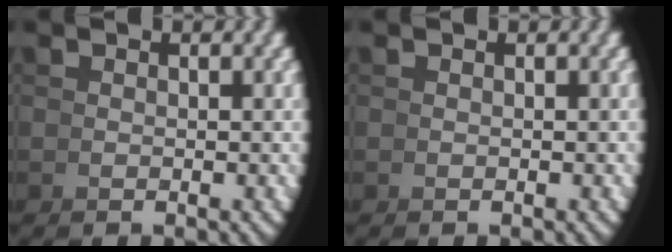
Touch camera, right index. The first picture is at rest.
{"total": 0.0}